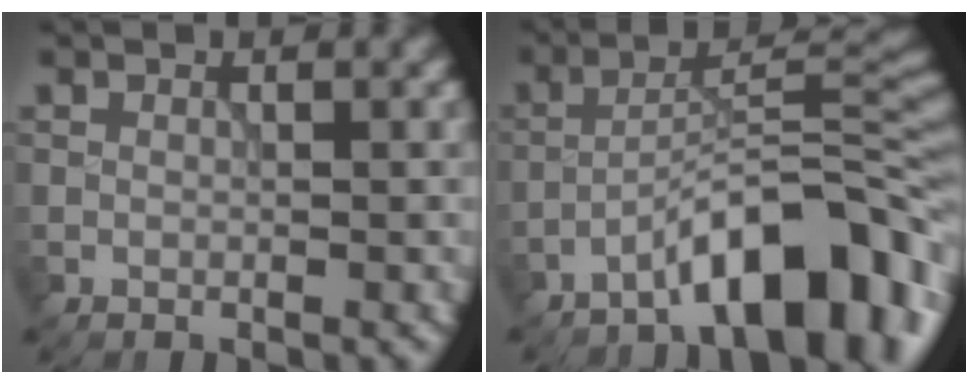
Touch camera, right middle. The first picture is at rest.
{"total": 10.3, "force": [-6.3, 2.7, 7.7], "torque": [-0.102, 0.028, -0.104]}